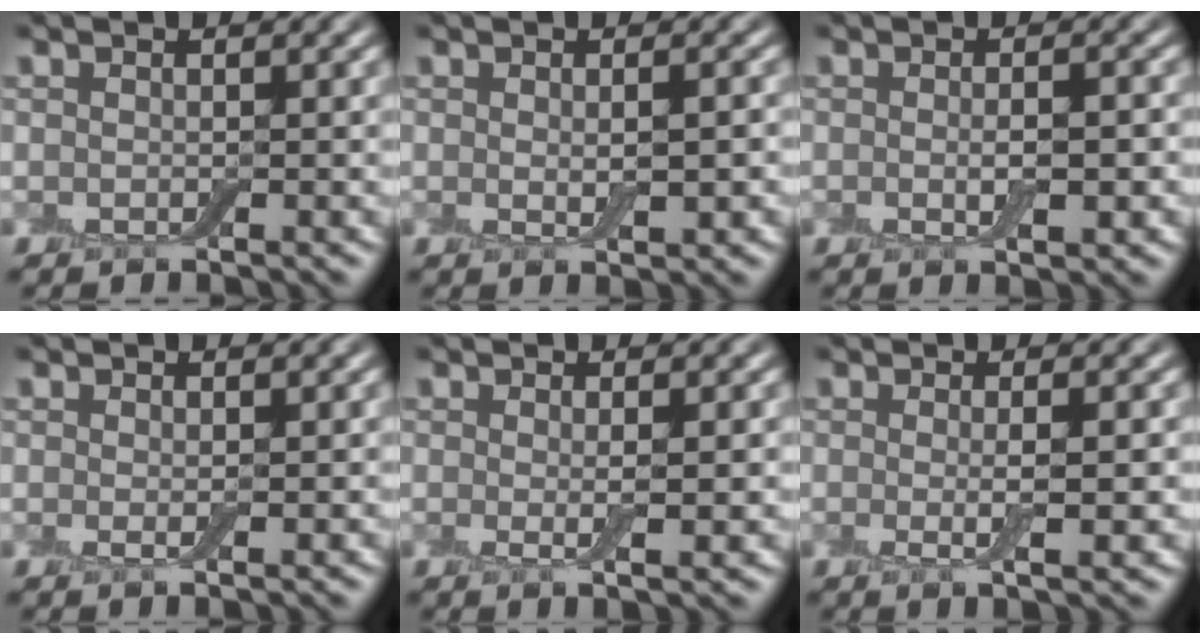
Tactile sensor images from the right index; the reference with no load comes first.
{"total": 2.2, "force": [0.0, 0.6, 2.1], "torque": [-0.037, -0.006, 0.001]}
{"total": 2.6, "force": [-0.3, 0.8, 2.5], "torque": [-0.043, -0.006, -0.003]}
{"total": 0.8, "force": [0.2, 0.2, 0.8], "torque": [-0.013, -0.004, 0.003]}
{"total": 2.2, "force": [0.2, 0.4, 2.1], "torque": [-0.035, -0.010, 0.004]}
{"total": 2.9, "force": [-0.1, 0.6, 2.9], "torque": [-0.048, -0.008, 0.000]}